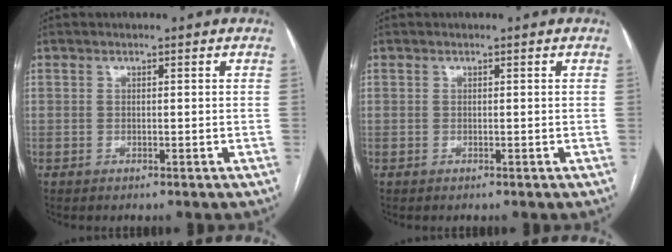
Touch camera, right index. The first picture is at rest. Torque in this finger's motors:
{"motor_torque": [0.00, 0.00, 0.00, 0.00]}